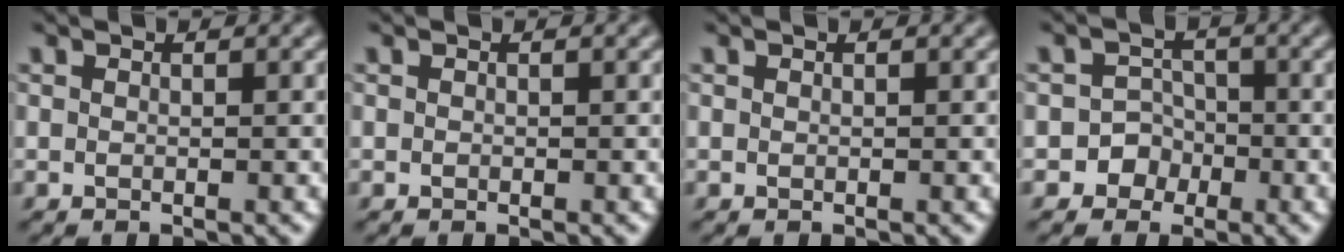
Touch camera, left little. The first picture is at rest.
{"total": 0.0}
{"total": 0.0}
{"total": 4.1, "force": [-2.2, 3.5, 0.3], "torque": [0.032, 0.004, -0.053]}